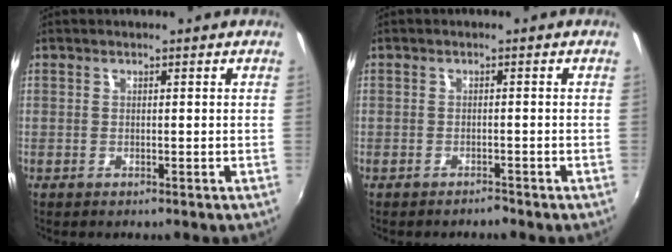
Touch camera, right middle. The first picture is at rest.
{"total": 1.4, "force": [-1.4, 0.3, 0.3], "torque": [-0.010, -0.003, -0.023]}